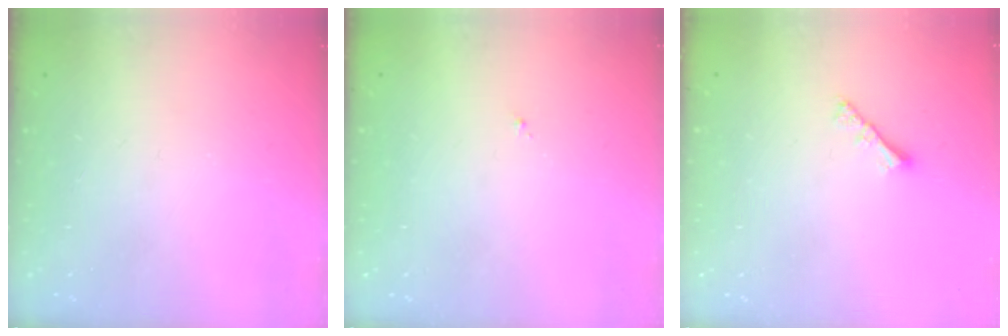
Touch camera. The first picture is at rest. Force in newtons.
{"total": 0.8, "press": 0.7, "slide": 0.3}
{"total": 2.4, "press": 2.4, "slide": 0.6}